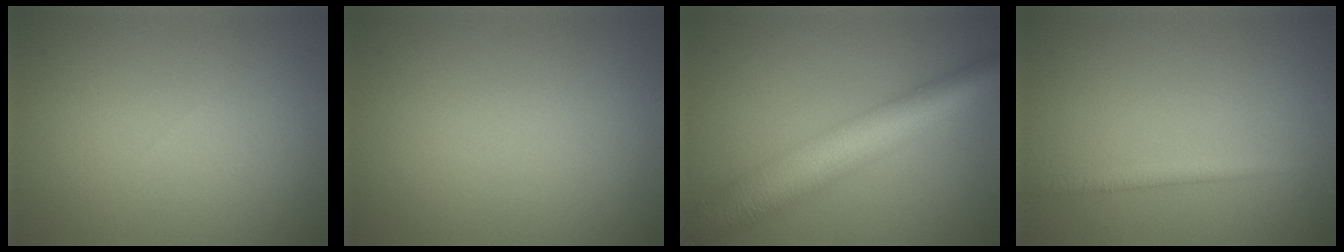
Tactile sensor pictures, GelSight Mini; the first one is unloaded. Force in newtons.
{"total": 0.0}
{"total": 8.9, "press": 8.9, "slide": 0.1}
{"total": 1.2, "press": 1.2, "slide": 0.1}